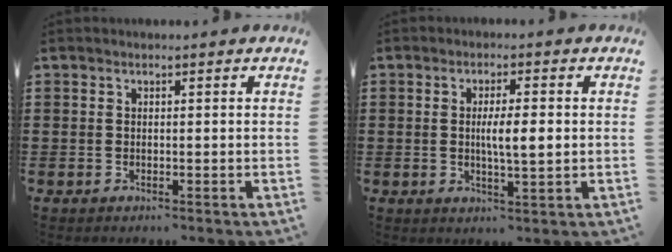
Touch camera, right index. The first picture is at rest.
{"total": 4.8, "force": [0.0, 0.9, 4.7], "torque": [-0.082, -0.001, -0.002]}